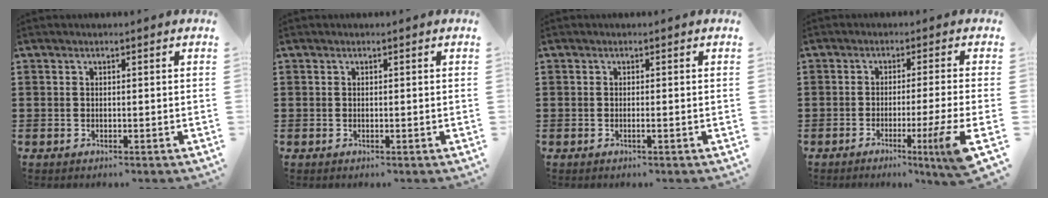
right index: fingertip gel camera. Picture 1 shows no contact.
{"total": 0.0}
{"total": 0.8, "force": [-0.3, -0.3, 0.7], "torque": [-0.012, -0.007, -0.004]}
{"total": 7.4, "force": [-3.1, -1.3, 6.5], "torque": [-0.105, -0.023, -0.054]}